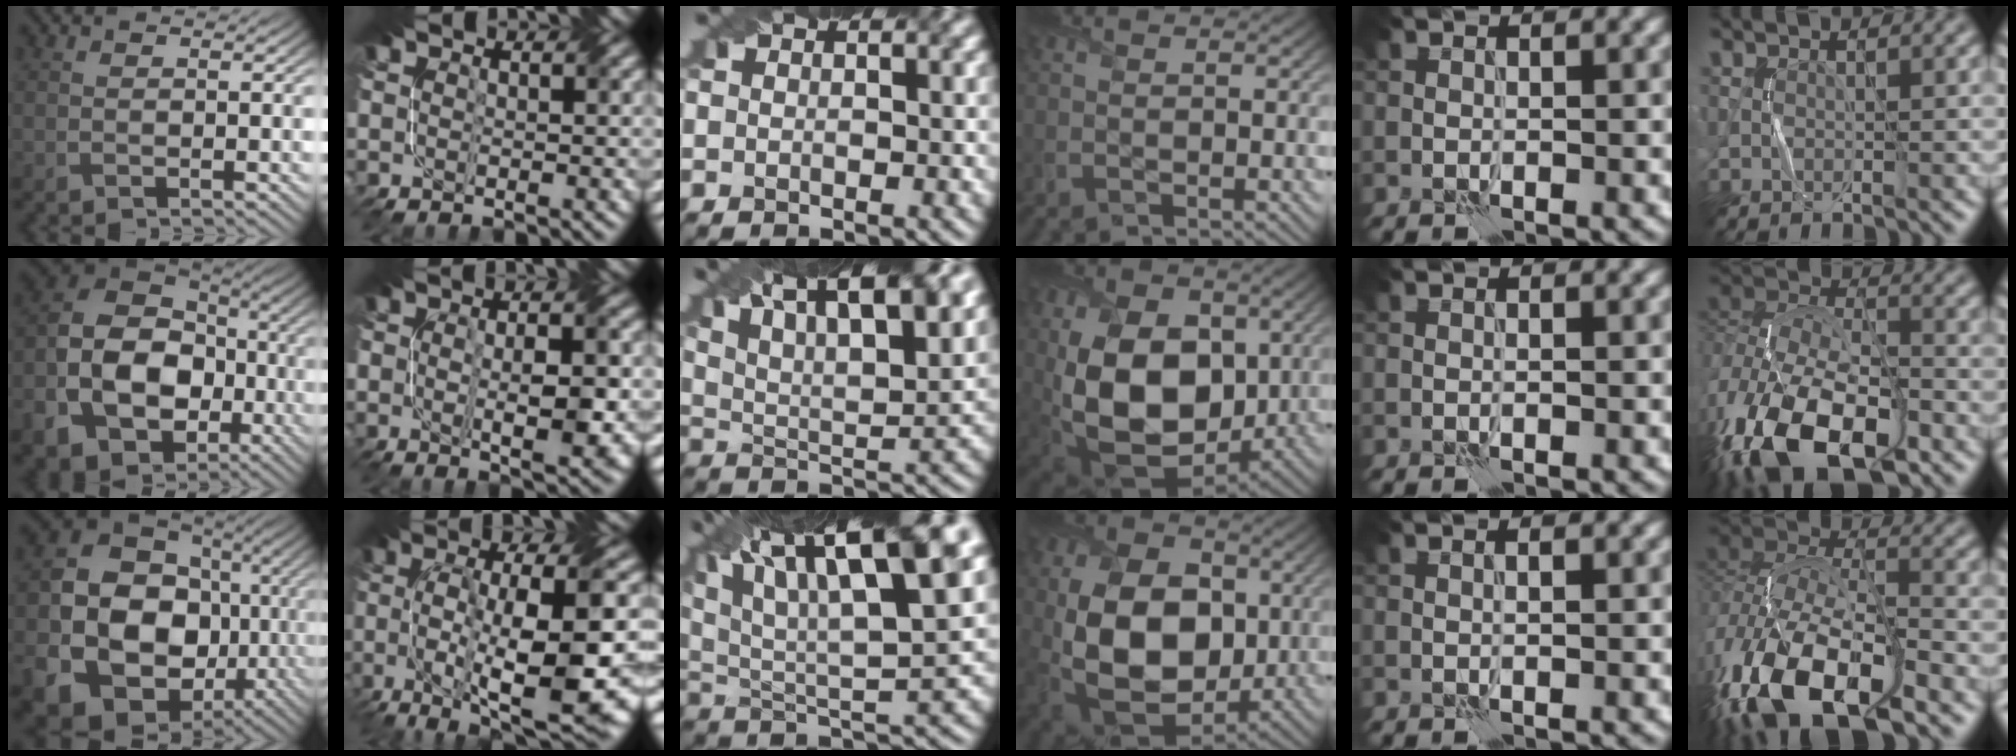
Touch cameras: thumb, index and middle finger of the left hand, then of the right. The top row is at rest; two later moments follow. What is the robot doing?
{"motion": "fold", "object": "netting"}